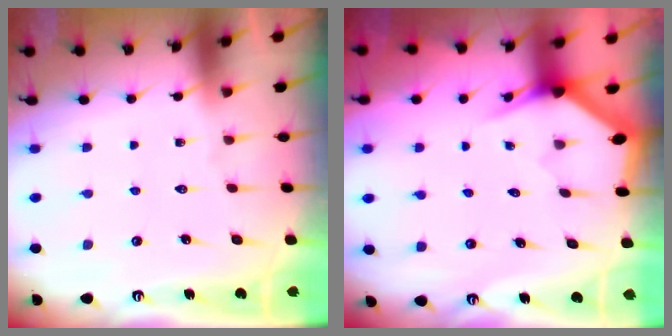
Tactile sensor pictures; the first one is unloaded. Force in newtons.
{"total": 3.0, "press": 3.0, "slide": 0.1}